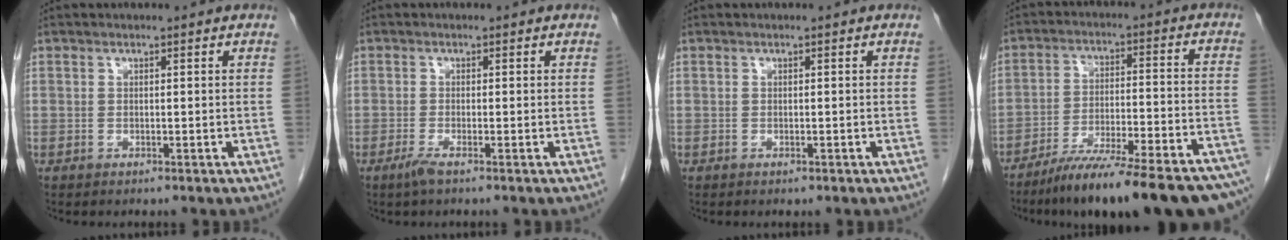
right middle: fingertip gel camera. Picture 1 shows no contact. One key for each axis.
{"total": 1.8, "fx": -1.2, "fy": 0.0, "fz": 1.3, "tx": -0.032, "ty": -0.004, "tz": -0.026}
{"total": 0.6, "fx": -0.4, "fy": 0.3, "fz": 0.3, "tx": -0.008, "ty": 0.000, "tz": -0.002}
{"total": 23.7, "fx": -19.1, "fy": 1.8, "fz": 13.9, "tx": -0.142, "ty": -0.008, "tz": -0.280}